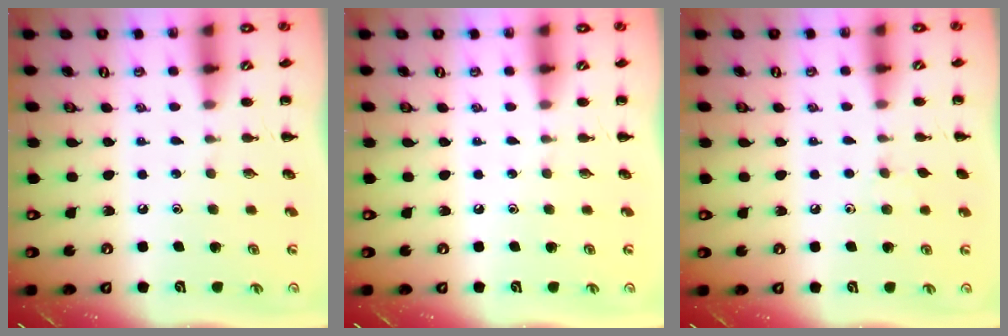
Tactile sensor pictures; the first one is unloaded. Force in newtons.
{"total": 0.0}
{"total": 3.5, "press": 3.2, "slide": 1.3}